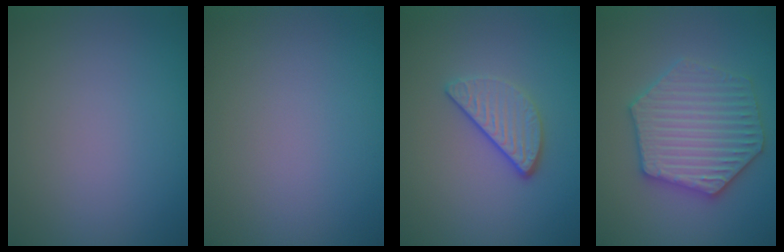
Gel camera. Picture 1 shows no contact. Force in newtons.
{"total": 0.0}
{"total": 3.0, "press": 2.5, "slide": 1.7}
{"total": 6.3, "press": 6.2, "slide": 1.0}